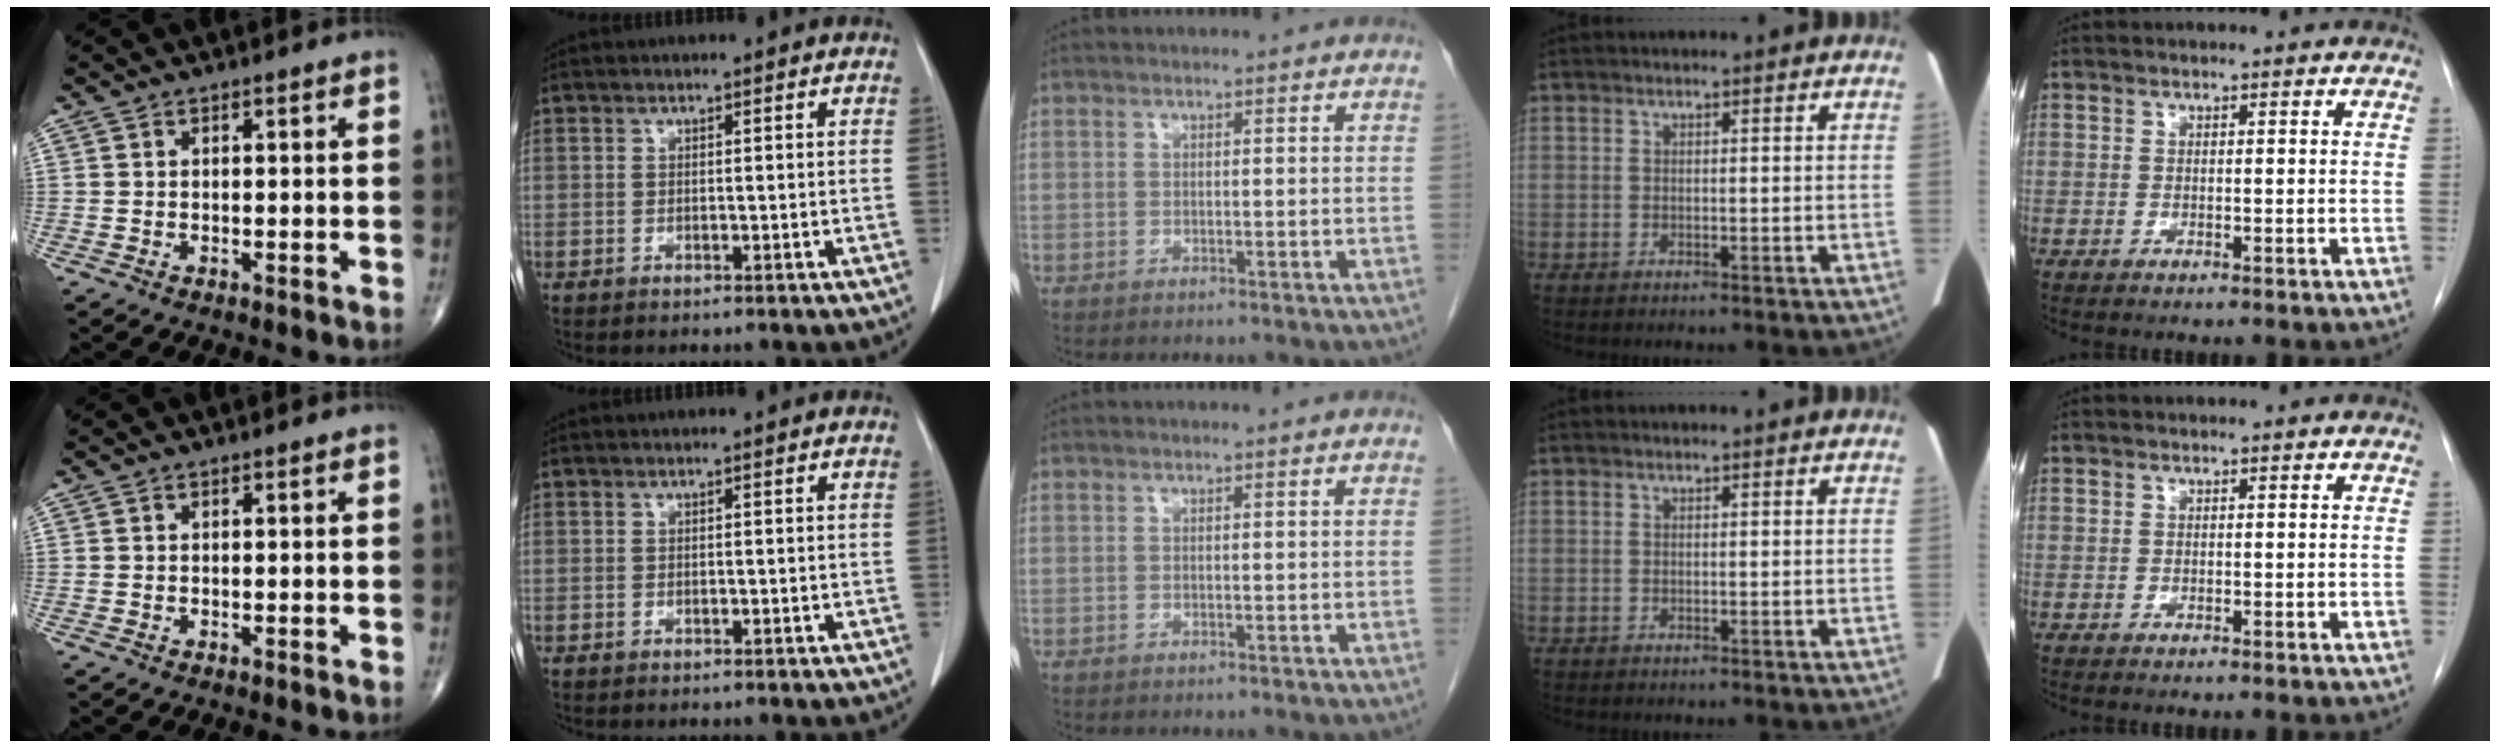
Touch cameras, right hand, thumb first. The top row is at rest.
{}